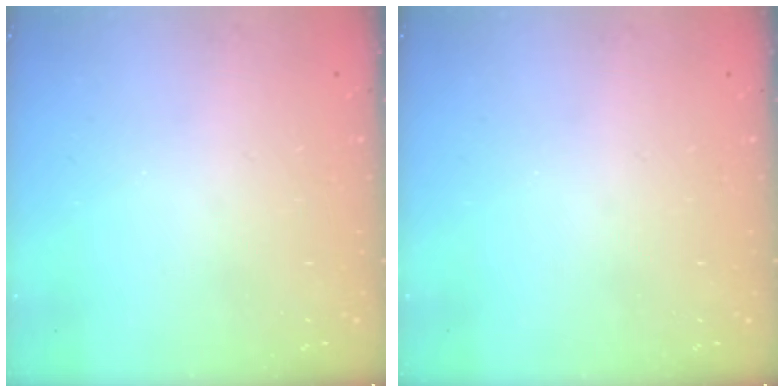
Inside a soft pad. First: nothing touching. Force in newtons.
{"total": 0.0}